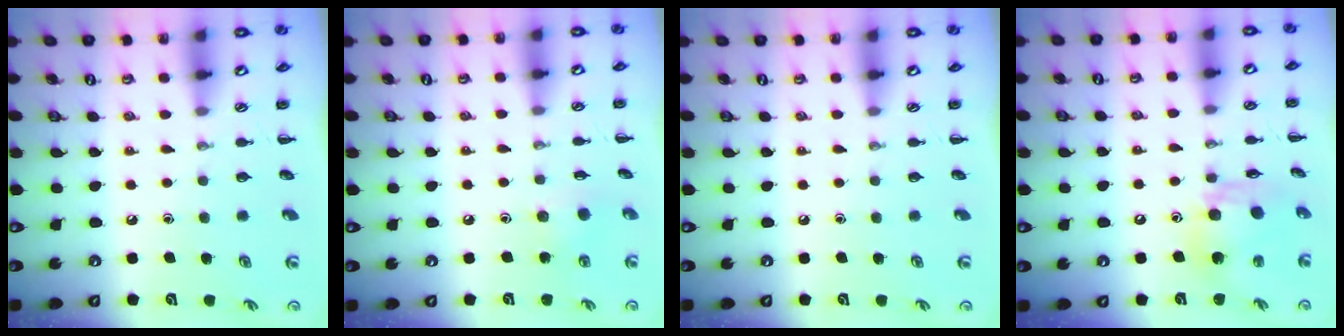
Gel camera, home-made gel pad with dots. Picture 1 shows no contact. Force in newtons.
{"total": 3.3, "press": 3.2, "slide": 1.0}
{"total": 0.0}
{"total": 13.2, "press": 13.1, "slide": 1.7}